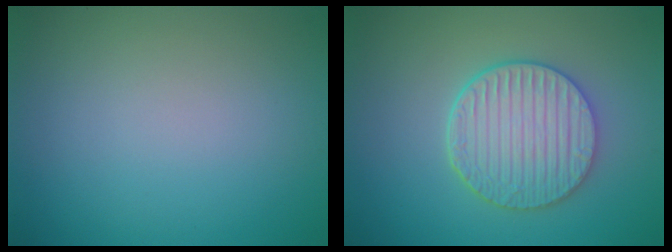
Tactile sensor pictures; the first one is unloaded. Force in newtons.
{"total": 5.6, "press": 4.5, "slide": 3.2}